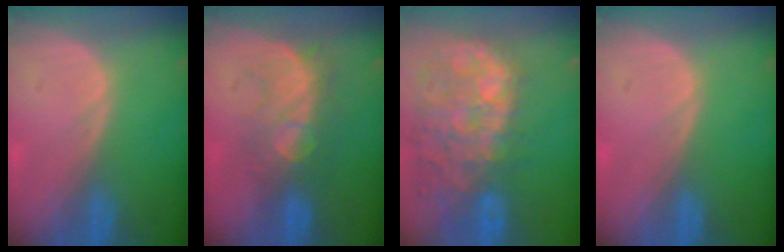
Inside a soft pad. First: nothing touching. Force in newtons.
{"total": 8.3, "press": 7.7, "slide": 3.1}
{"total": 14.1, "press": 11.6, "slide": 8.0}
{"total": 0.0}